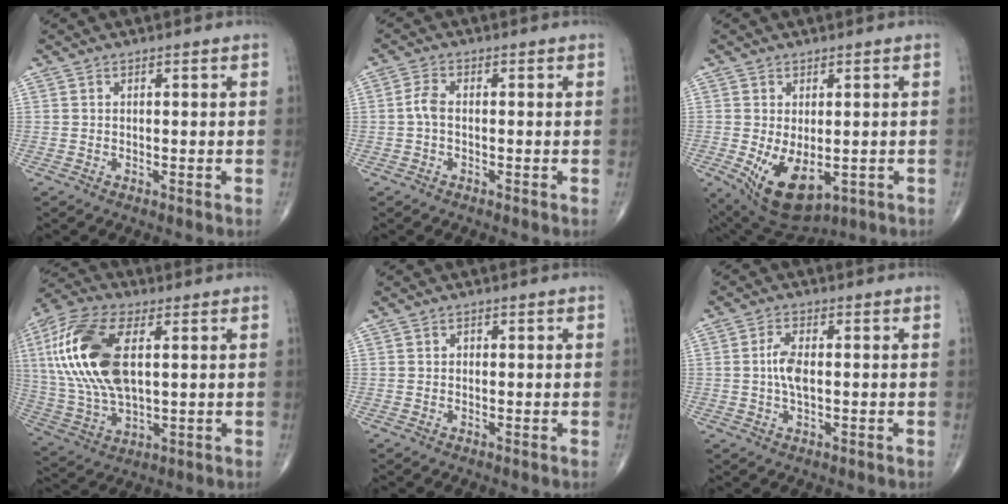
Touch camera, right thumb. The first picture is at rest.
{"total": 2.6, "force": [-0.4, 1.4, 2.2], "torque": [-0.047, 0.006, -0.014]}
{"total": 10.7, "force": [-2.4, 5.9, 8.6], "torque": [-0.137, -0.013, -0.017]}
{"total": 20.5, "force": [4.2, 10.1, 17.3], "torque": [-0.374, -0.002, 0.077]}
{"total": 0.5, "force": [0.0, 0.5, 0.2], "torque": [0.000, 0.002, -0.001]}
{"total": 4.5, "force": [0.0, 2.0, 4.1], "torque": [-0.089, 0.005, -0.002]}